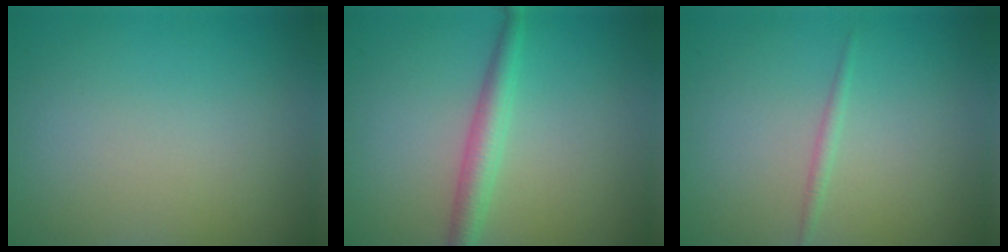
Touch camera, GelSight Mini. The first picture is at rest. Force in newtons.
{"total": 2.6, "press": 2.6, "slide": 0.1}
{"total": 0.8, "press": 0.8, "slide": 0.0}